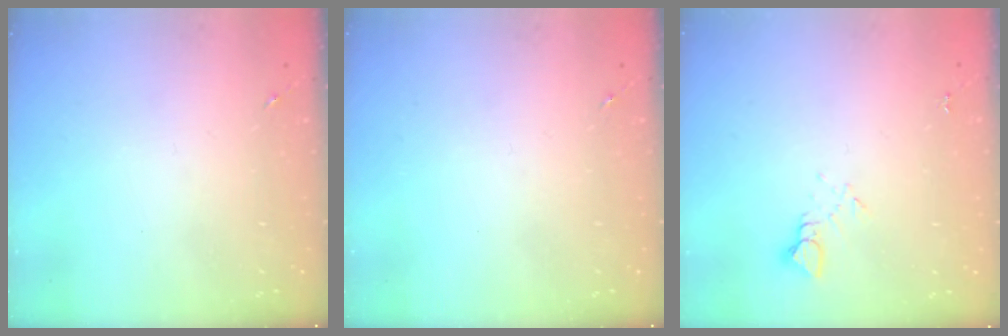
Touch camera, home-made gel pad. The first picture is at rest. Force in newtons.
{"total": 0.0}
{"total": 4.0, "press": 4.0, "slide": 0.4}